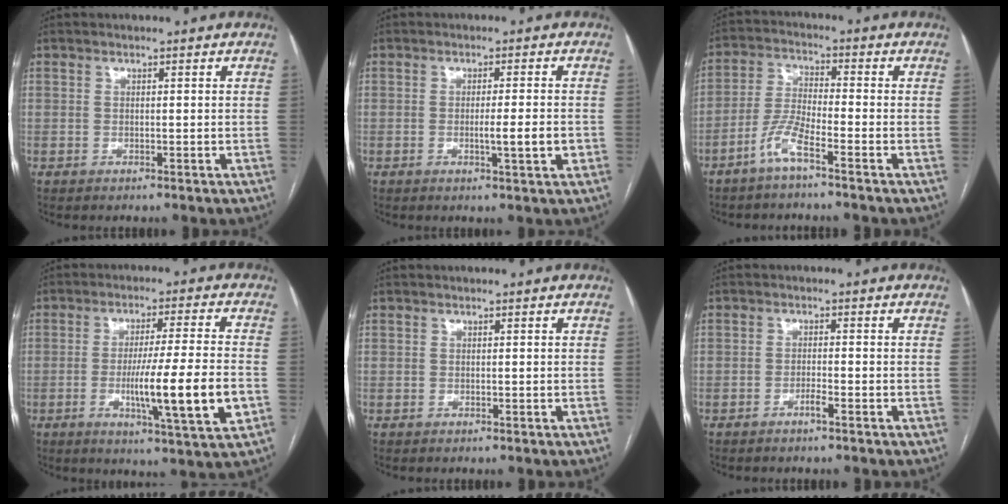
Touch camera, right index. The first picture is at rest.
{"total": 4.2, "force": [-1.0, 0.0, 4.1], "torque": [-0.065, -0.005, -0.014]}
{"total": 5.7, "force": [-3.8, 0.5, 4.3], "torque": [-0.098, 0.001, -0.081]}
{"total": 13.3, "force": [-3.2, -0.3, 12.9], "torque": [-0.215, -0.020, -0.055]}
{"total": 0.0}
{"total": 1.6, "force": [-1.1, 0.0, 1.1], "torque": [-0.022, 0.001, -0.021]}